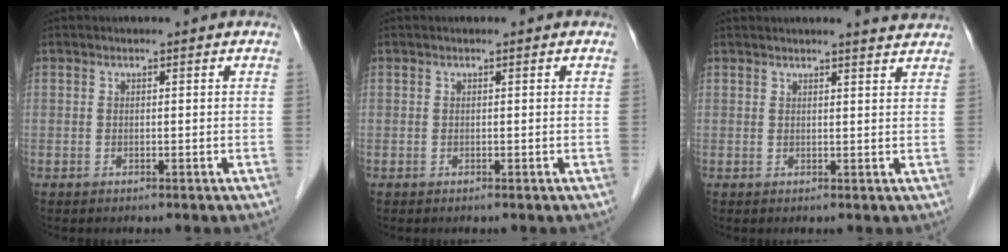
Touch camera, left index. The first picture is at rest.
{"total": 0.0}
{"total": 4.5, "force": [4.3, 0.0, 1.4], "torque": [-0.021, 0.004, 0.042]}